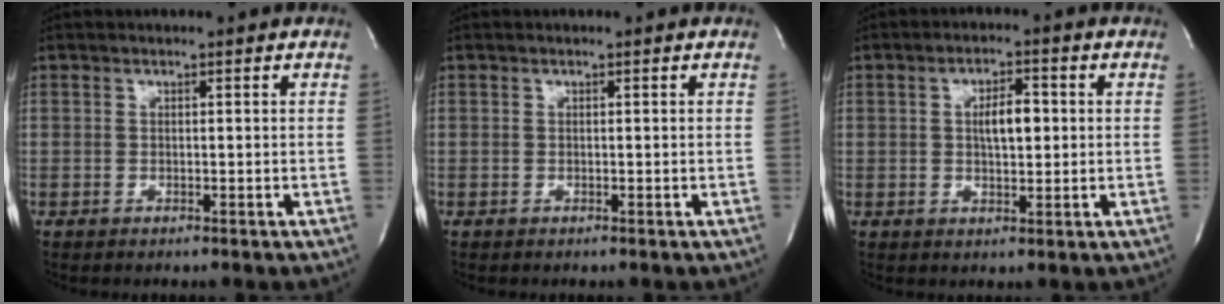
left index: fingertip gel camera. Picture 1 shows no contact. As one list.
[{"total": 0.0}, {"total": 4.9, "force": [0.5, 1.8, 4.5], "torque": [-0.075, 0.006, 0.008]}]